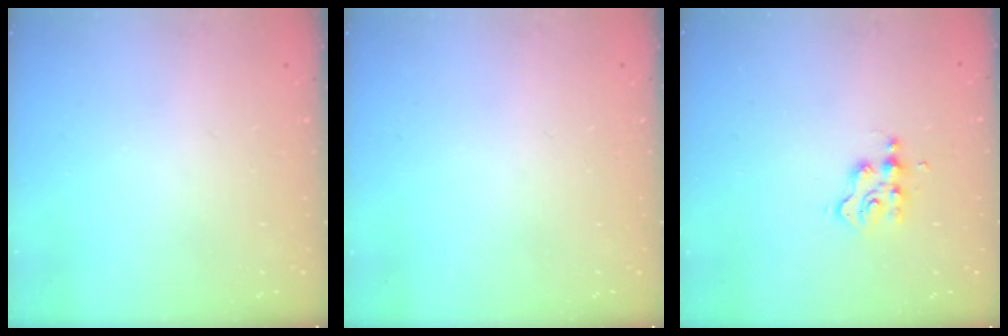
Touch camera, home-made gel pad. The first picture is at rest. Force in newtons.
{"total": 0.0}
{"total": 2.7, "press": 2.7, "slide": 0.4}